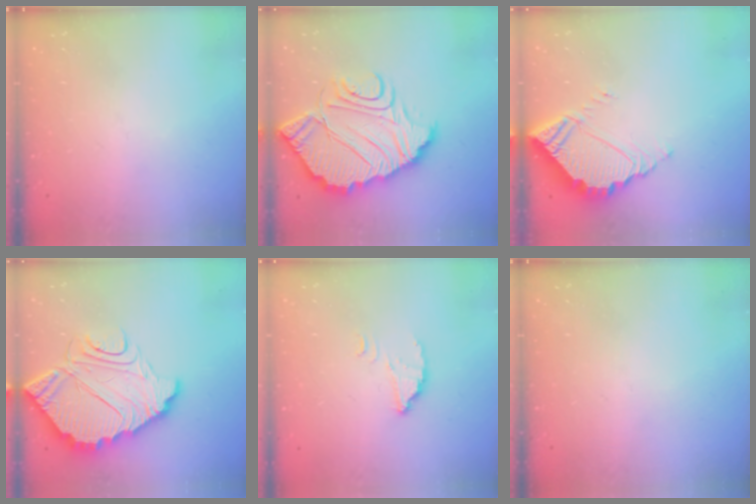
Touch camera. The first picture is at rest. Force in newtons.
{"total": 18.5, "press": 18.4, "slide": 1.6}
{"total": 5.9, "press": 5.9, "slide": 0.4}
{"total": 14.0, "press": 13.9, "slide": 1.1}
{"total": 2.5, "press": 2.5, "slide": 0.0}
{"total": 0.0}